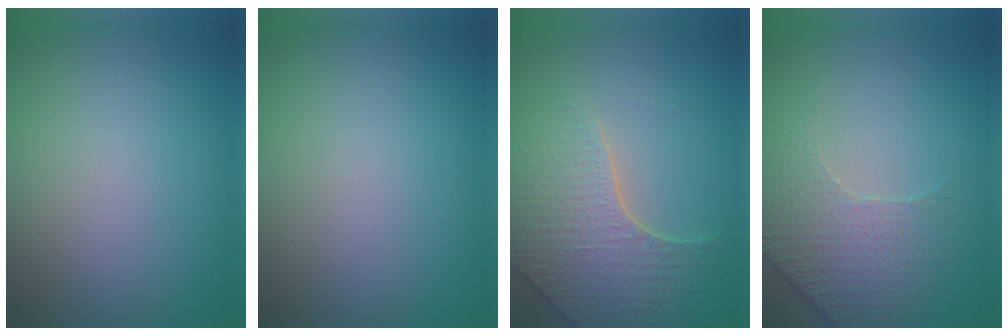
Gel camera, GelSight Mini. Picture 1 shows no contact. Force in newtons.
{"total": 0.0}
{"total": 4.9, "press": 4.5, "slide": 2.0}
{"total": 2.6, "press": 2.4, "slide": 1.0}